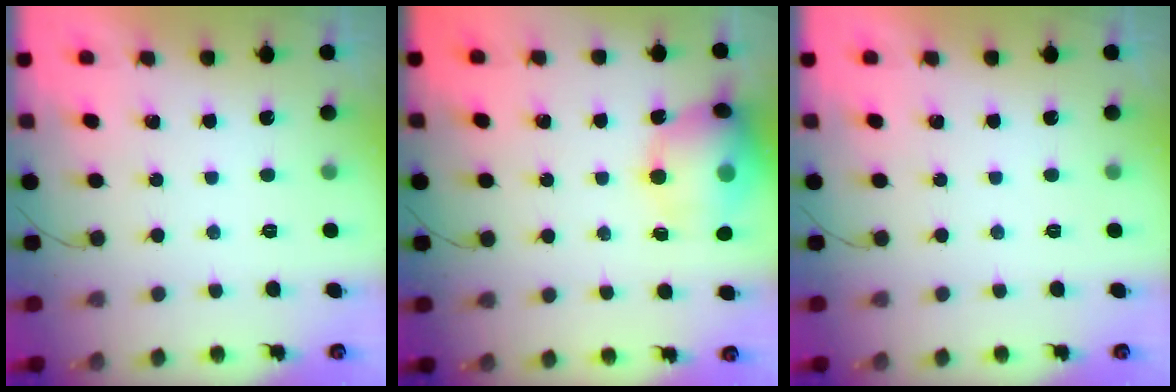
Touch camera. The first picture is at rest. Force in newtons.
{"total": 15.0, "press": 14.7, "slide": 2.8}
{"total": 0.0}